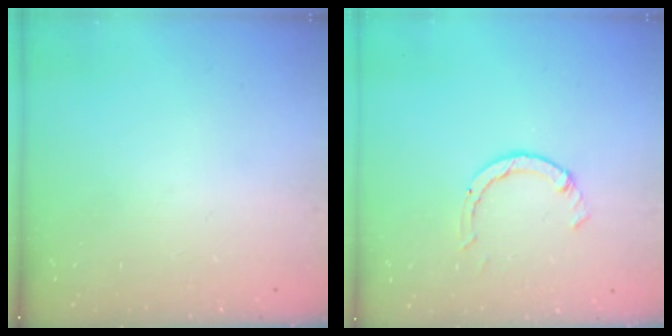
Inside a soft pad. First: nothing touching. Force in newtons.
{"total": 2.6, "press": 2.5, "slide": 0.3}